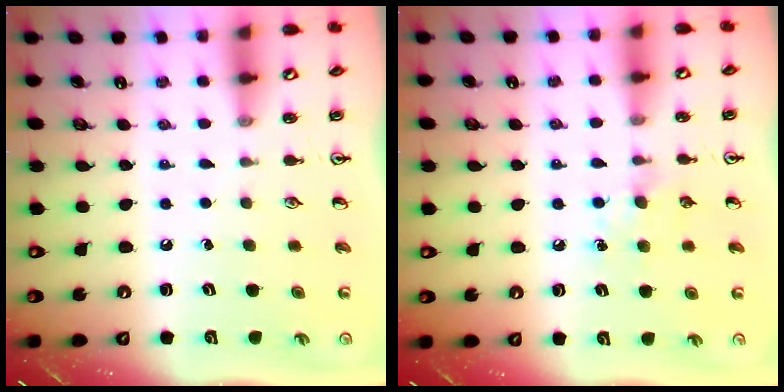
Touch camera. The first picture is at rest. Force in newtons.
{"total": 7.3, "press": 7.2, "slide": 1.0}